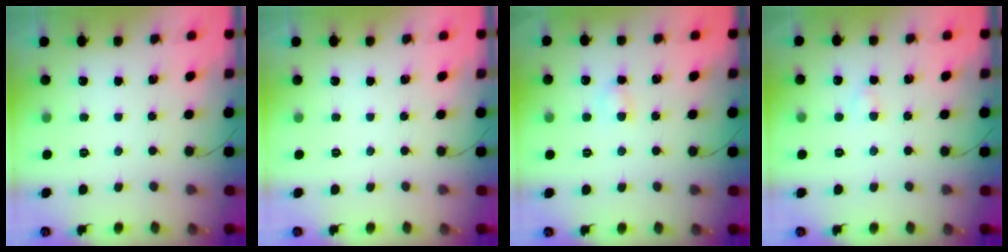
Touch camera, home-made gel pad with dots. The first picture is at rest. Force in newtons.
{"total": 0.0}
{"total": 3.0, "press": 2.8, "slide": 1.0}
{"total": 1.6, "press": 1.4, "slide": 0.7}